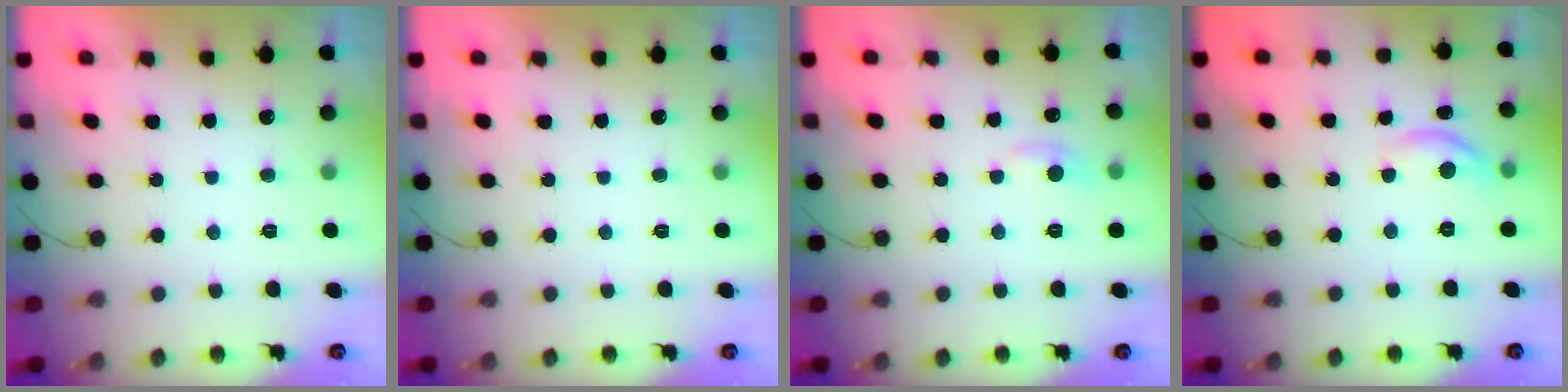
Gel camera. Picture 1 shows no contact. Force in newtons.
{"total": 0.0}
{"total": 5.9, "press": 5.8, "slide": 0.8}
{"total": 8.3, "press": 8.3, "slide": 0.5}